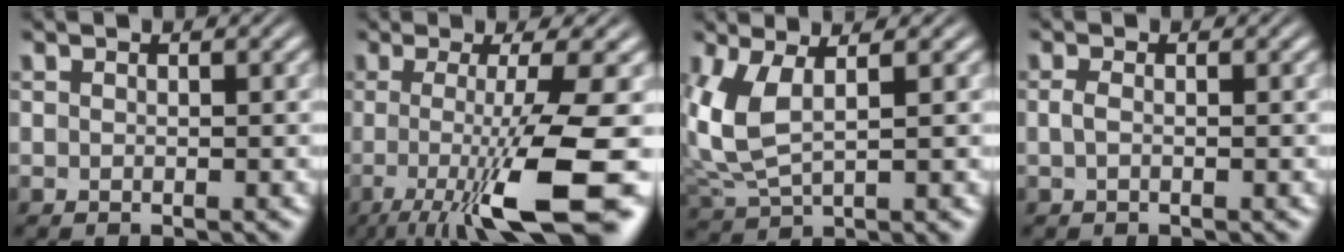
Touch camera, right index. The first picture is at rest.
{"total": 9.3, "force": [-2.5, 2.0, 8.7], "torque": [-0.136, -0.025, -0.025]}
{"total": 6.7, "force": [1.2, 4.4, 5.0], "torque": [-0.126, -0.009, 0.024]}
{"total": 0.8, "force": [-0.1, -0.2, 0.8], "torque": [-0.019, -0.002, -0.002]}